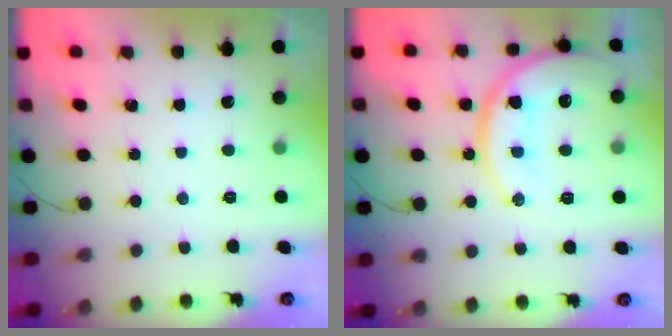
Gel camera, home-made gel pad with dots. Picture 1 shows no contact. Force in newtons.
{"total": 16.2, "press": 16.2, "slide": 1.3}